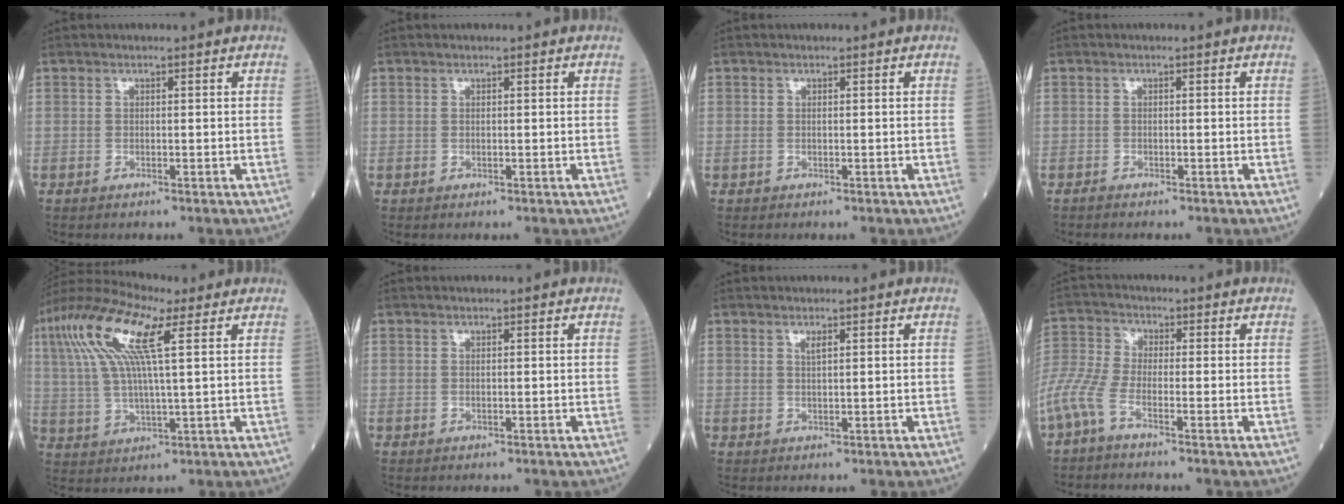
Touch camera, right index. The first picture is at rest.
{"total": 0.0}
{"total": 0.0}
{"total": 0.6, "force": [-0.6, 0.0, 0.0], "torque": [-0.002, 0.000, -0.013]}
{"total": 13.8, "force": [5.5, 2.4, 12.4], "torque": [-0.265, 0.029, 0.099]}
{"total": 0.0}
{"total": 0.9, "force": [0.5, 0.1, 0.7], "torque": [-0.016, -0.003, 0.010]}
{"total": 6.3, "force": [-3.9, 1.0, 4.8], "torque": [-0.129, 0.000, -0.091]}